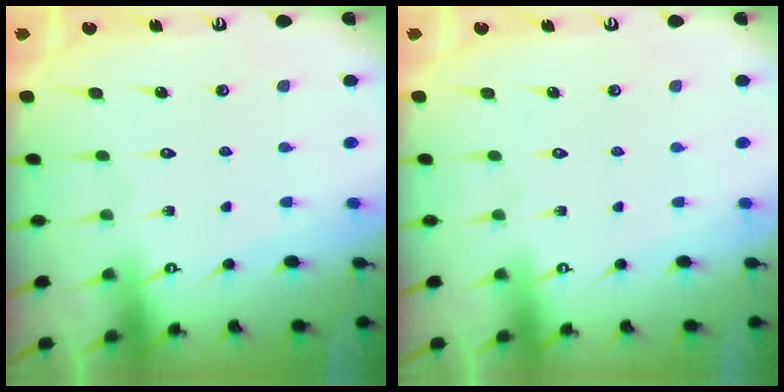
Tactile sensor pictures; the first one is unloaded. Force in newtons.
{"total": 0.0}